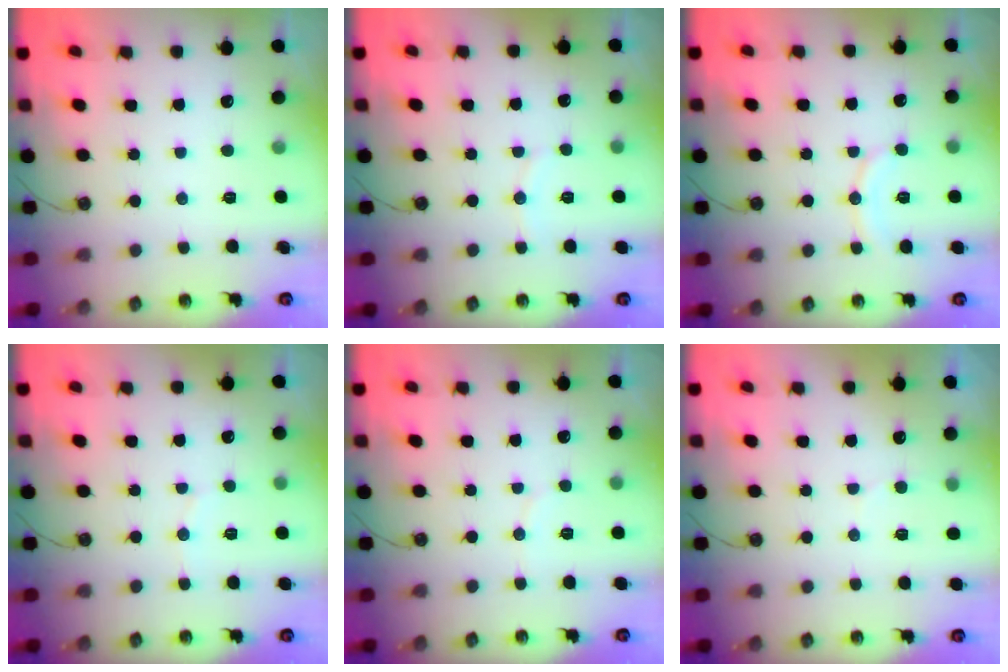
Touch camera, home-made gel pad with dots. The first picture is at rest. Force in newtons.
{"total": 4.7, "press": 4.6, "slide": 0.8}
{"total": 8.2, "press": 8.2, "slide": 0.9}
{"total": 4.2, "press": 3.9, "slide": 1.6}
{"total": 3.8, "press": 3.7, "slide": 0.4}
{"total": 4.6, "press": 4.3, "slide": 1.8}